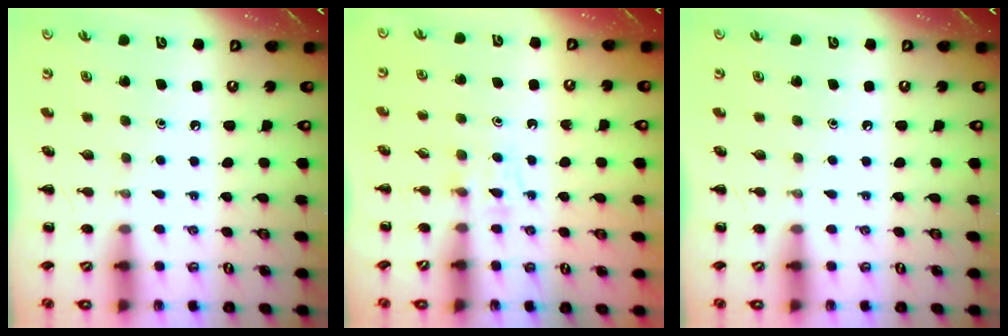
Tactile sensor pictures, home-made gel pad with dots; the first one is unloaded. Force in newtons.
{"total": 3.3, "press": 3.0, "slide": 1.3}
{"total": 0.0}